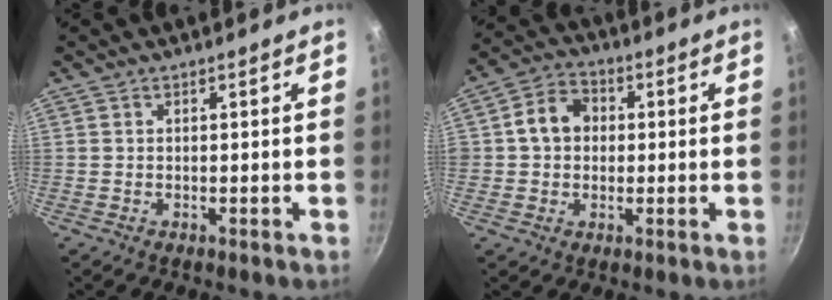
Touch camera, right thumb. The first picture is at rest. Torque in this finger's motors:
{"motor_torque": [0.28, 0.51, 0.30, -0.03, 0.09]}